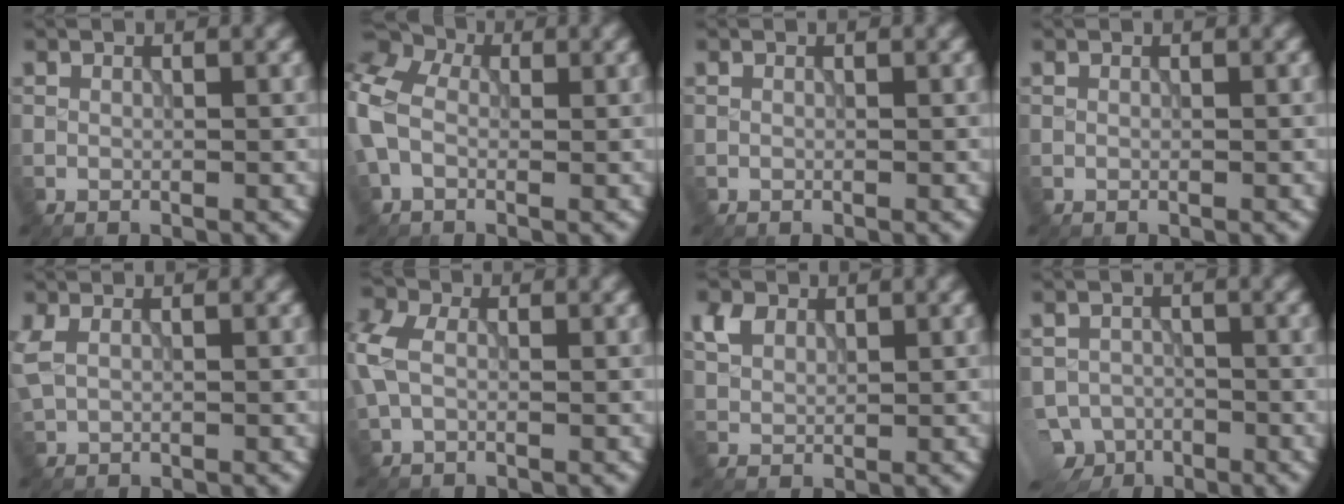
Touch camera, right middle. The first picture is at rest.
{"total": 9.7, "force": [-0.1, 7.4, 6.3], "torque": [-0.136, 0.013, -0.025]}
{"total": 0.0}
{"total": 0.0}
{"total": 2.7, "force": [0.7, 1.8, 1.9], "torque": [-0.057, -0.001, 0.018]}
{"total": 5.1, "force": [0.1, 3.5, 3.7], "torque": [-0.091, 0.009, -0.010]}
{"total": 2.8, "force": [1.5, 2.0, 1.4], "torque": [-0.036, 0.001, 0.030]}
{"total": 6.5, "force": [-4.9, 4.1, 1.1], "torque": [-0.008, -0.017, -0.071]}